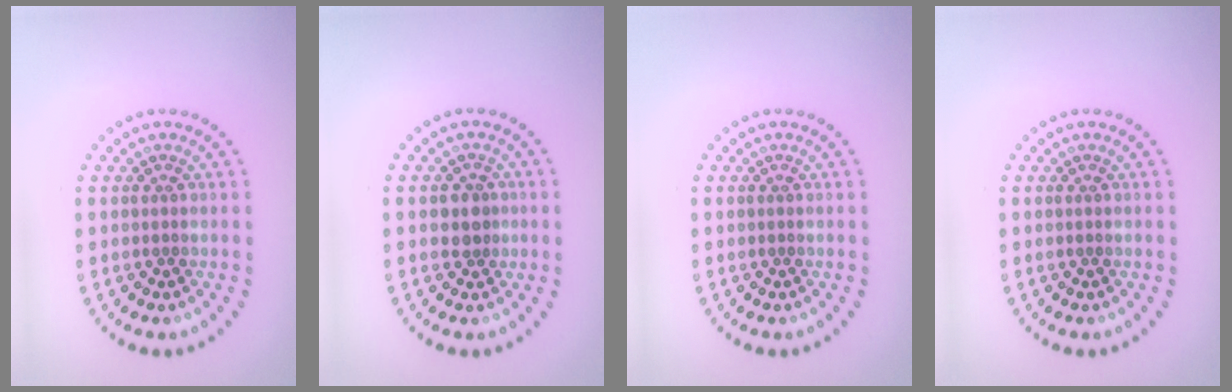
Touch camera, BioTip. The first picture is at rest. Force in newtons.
{"total": 2.0, "press": 1.7, "slide": 1.0}
{"total": 0.0}
{"total": 0.0}